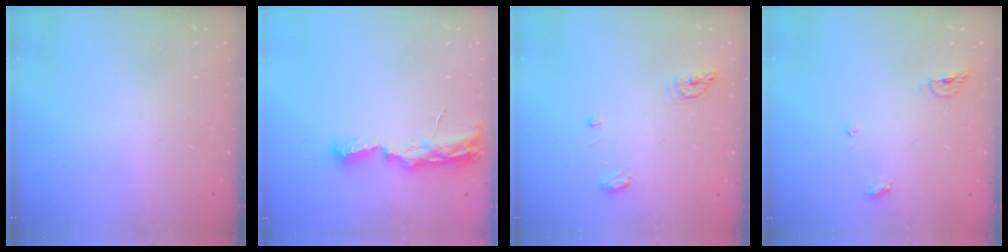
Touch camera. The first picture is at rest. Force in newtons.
{"total": 8.0, "press": 8.0, "slide": 0.7}
{"total": 10.0, "press": 7.3, "slide": 6.9}
{"total": 6.8, "press": 6.7, "slide": 0.6}